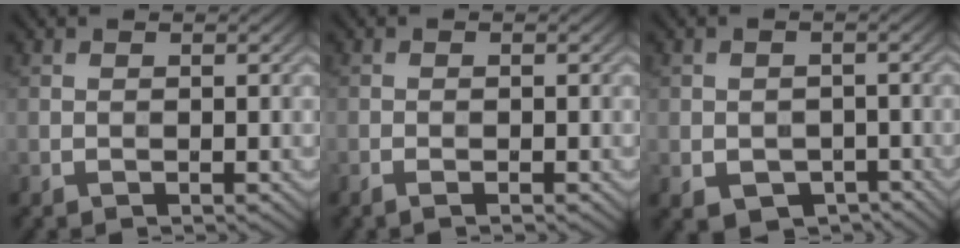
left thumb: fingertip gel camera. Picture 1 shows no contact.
{"total": 1.2, "force": [-0.7, 0.1, 1.0], "torque": [-0.019, 0.001, -0.015]}
{"total": 4.1, "force": [-1.5, 3.3, 1.9], "torque": [-0.038, -0.016, -0.020]}